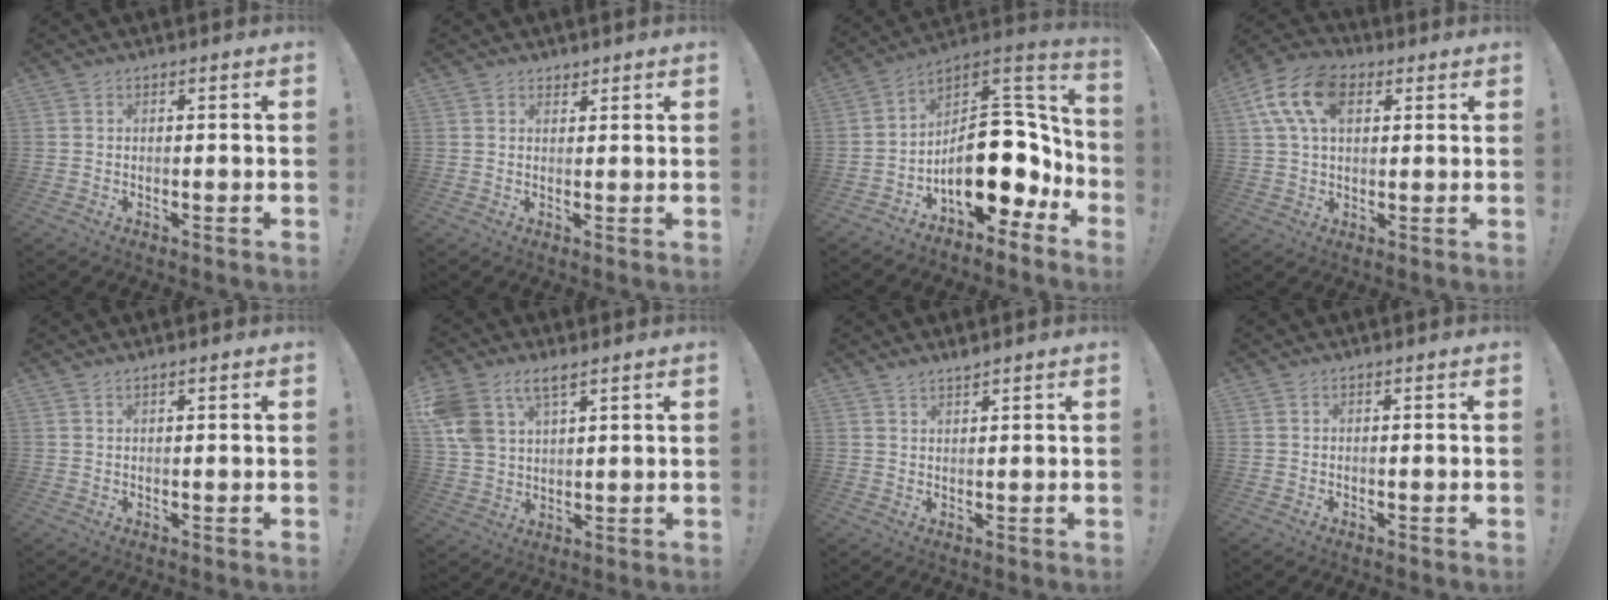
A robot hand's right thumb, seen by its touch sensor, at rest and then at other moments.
{"total": 1.8, "force": [1.6, 0.9, 0.3], "torque": [0.001, -0.008, 0.028]}
{"total": 22.6, "force": [-3.9, 13.5, 17.7], "torque": [-0.239, 0.015, -0.044]}
{"total": 14.7, "force": [5.3, 9.3, 10.2], "torque": [-0.184, -0.003, 0.100]}
{"total": 1.0, "force": [0.8, 0.1, 0.6], "torque": [-0.014, 0.002, 0.015]}
{"total": 9.5, "force": [6.0, 5.3, 5.1], "torque": [-0.105, -0.024, 0.120]}
{"total": 2.1, "force": [2.1, 0.0, 0.5], "torque": [-0.001, -0.014, 0.037]}
{"total": 0.0}